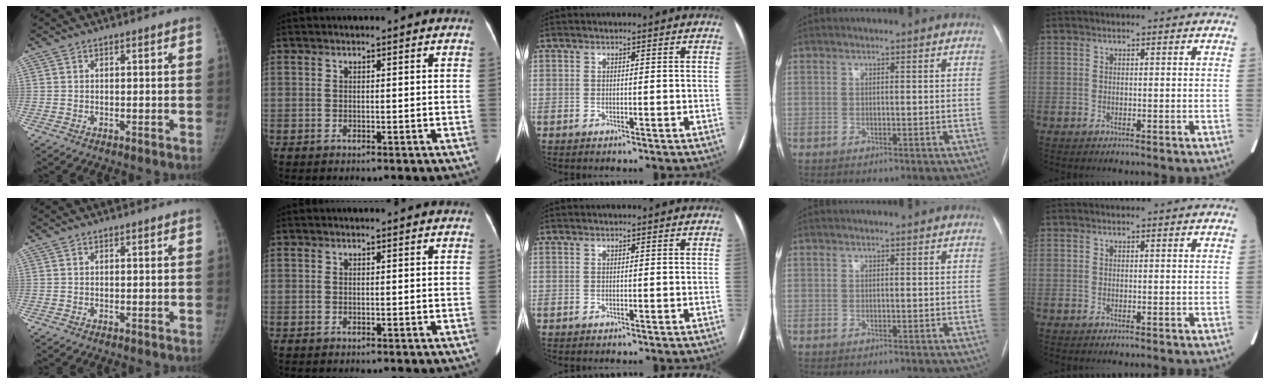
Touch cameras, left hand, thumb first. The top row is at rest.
{}